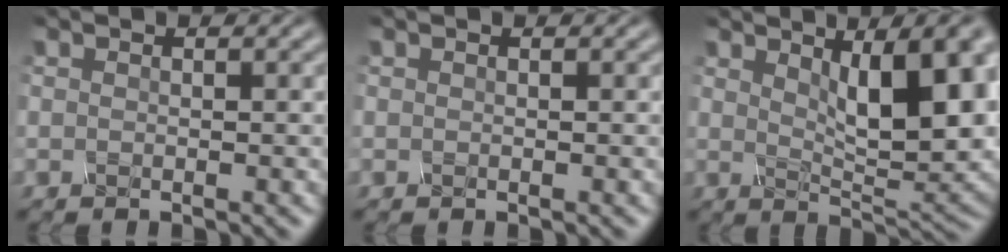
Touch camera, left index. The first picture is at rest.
{"total": 0.0}
{"total": 10.2, "force": [2.9, 3.3, 9.1], "torque": [-0.123, -0.004, 0.051]}